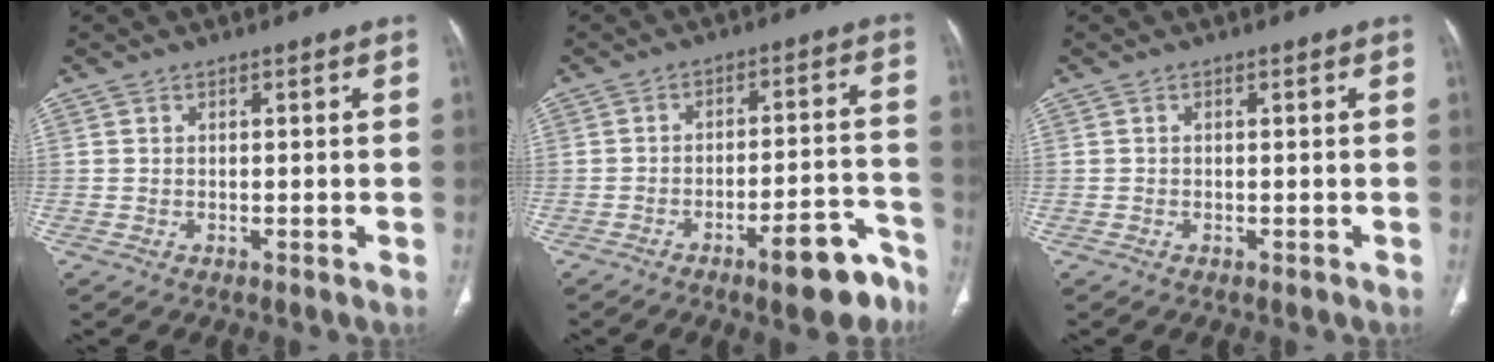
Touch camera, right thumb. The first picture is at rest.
{"total": 11.3, "force": [-7.4, 3.3, 7.9], "torque": [-0.084, 0.062, -0.101]}
{"total": 0.0}